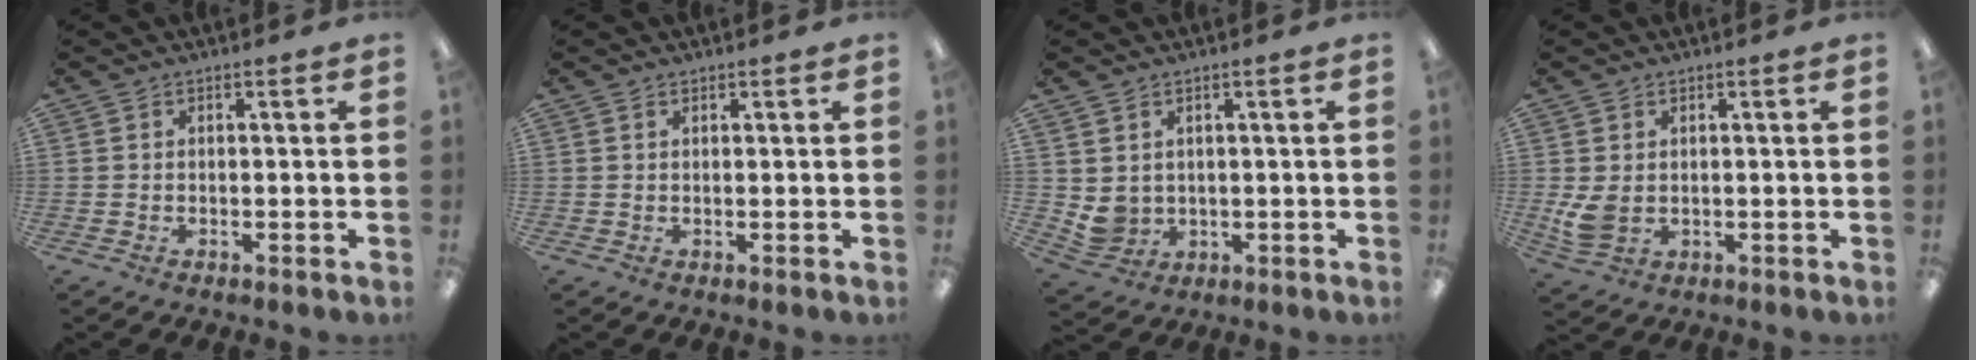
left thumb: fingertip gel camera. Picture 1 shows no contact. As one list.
[{"total": 0.7, "force": [0.5, 0.3, 0.2], "torque": [-0.005, 0.002, 0.010]}, {"total": 4.5, "force": [2.0, 3.9, 1.3], "torque": [-0.033, -0.009, 0.039]}, {"total": 4.9, "force": [0.6, 3.7, 3.2], "torque": [-0.062, -0.001, 0.014]}]